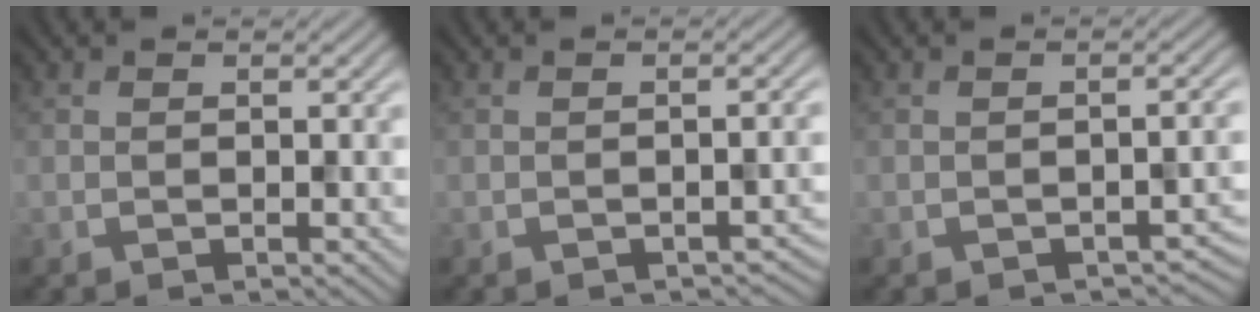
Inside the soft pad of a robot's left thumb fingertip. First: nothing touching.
{"total": 1.5, "force": [-0.9, 0.5, 1.0], "torque": [-0.014, 0.000, -0.010]}
{"total": 2.2, "force": [-1.4, 0.7, 1.5], "torque": [-0.023, -0.001, -0.015]}